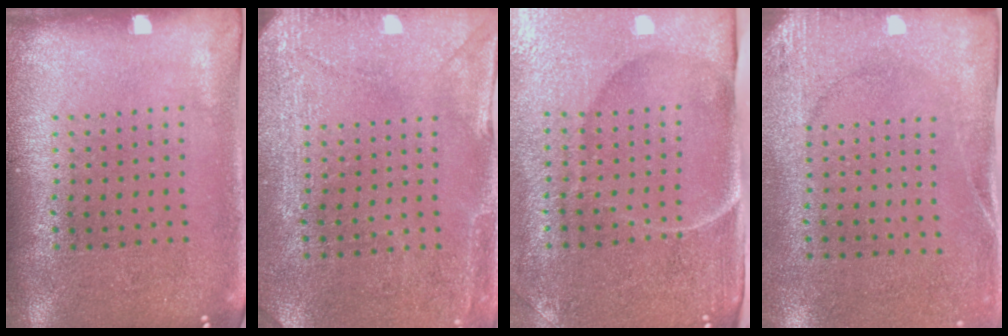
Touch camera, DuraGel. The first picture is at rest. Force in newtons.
{"total": 2.9, "press": 2.7, "slide": 1.0}
{"total": 4.7, "press": 4.0, "slide": 2.5}
{"total": 2.7, "press": 2.0, "slide": 1.7}